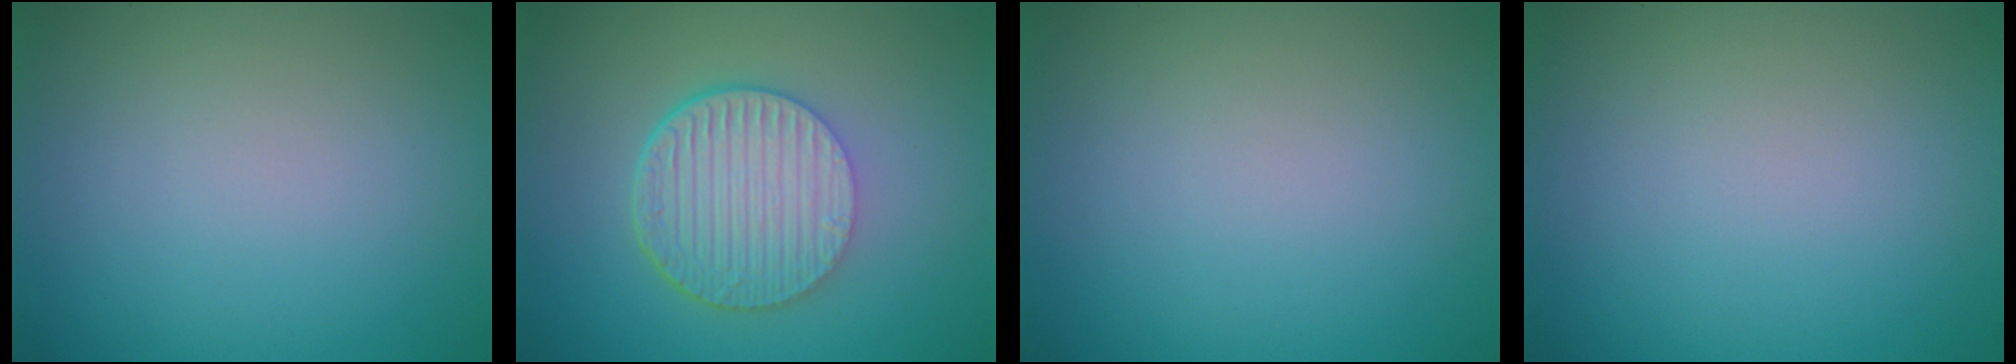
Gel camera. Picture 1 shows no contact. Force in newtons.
{"total": 6.7, "press": 4.6, "slide": 4.9}
{"total": 0.0}
{"total": 0.0}